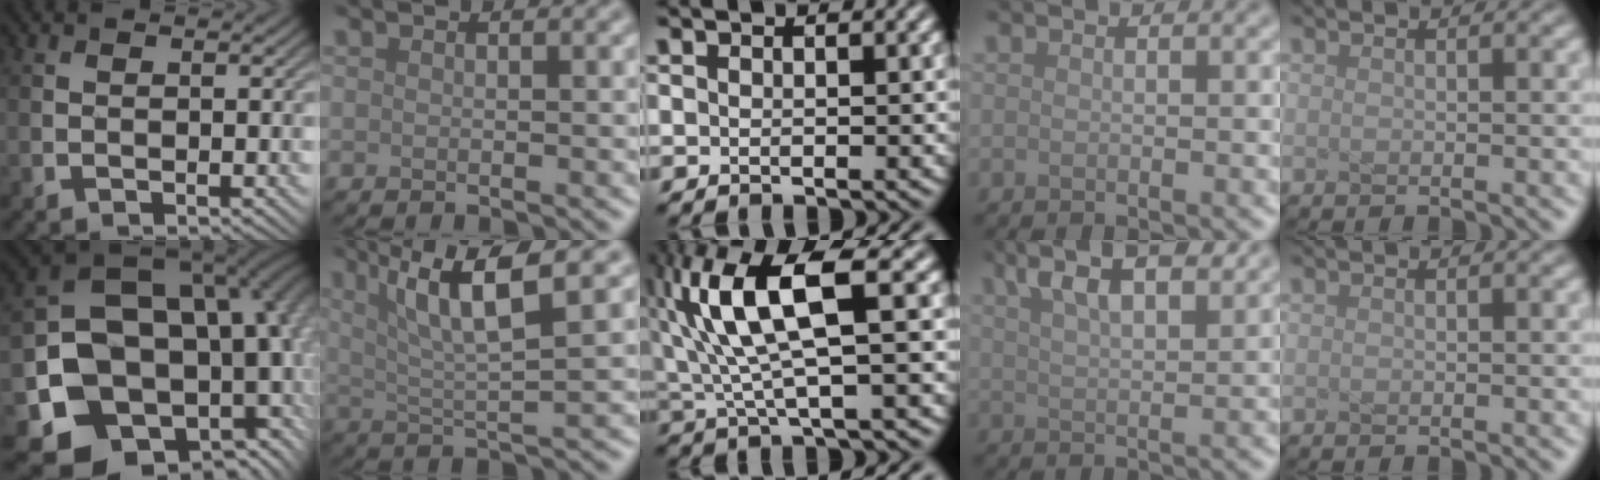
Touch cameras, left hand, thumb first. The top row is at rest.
{"thumb": {"total": 18.9, "force": [-3.9, 14.6, 11.4], "torque": [-0.201, -0.064, -0.021]}, "index": {"total": 7.1, "force": [3.0, 1.4, 6.3], "torque": [-0.106, 0.009, 0.056]}, "middle": {"total": 9.2, "force": [2.1, 2.7, 8.5], "torque": [-0.184, 0.008, 0.046]}, "ring": {"total": 7.0, "force": [4.8, 2.1, 4.6], "torque": [-0.077, 0.022, 0.068]}}